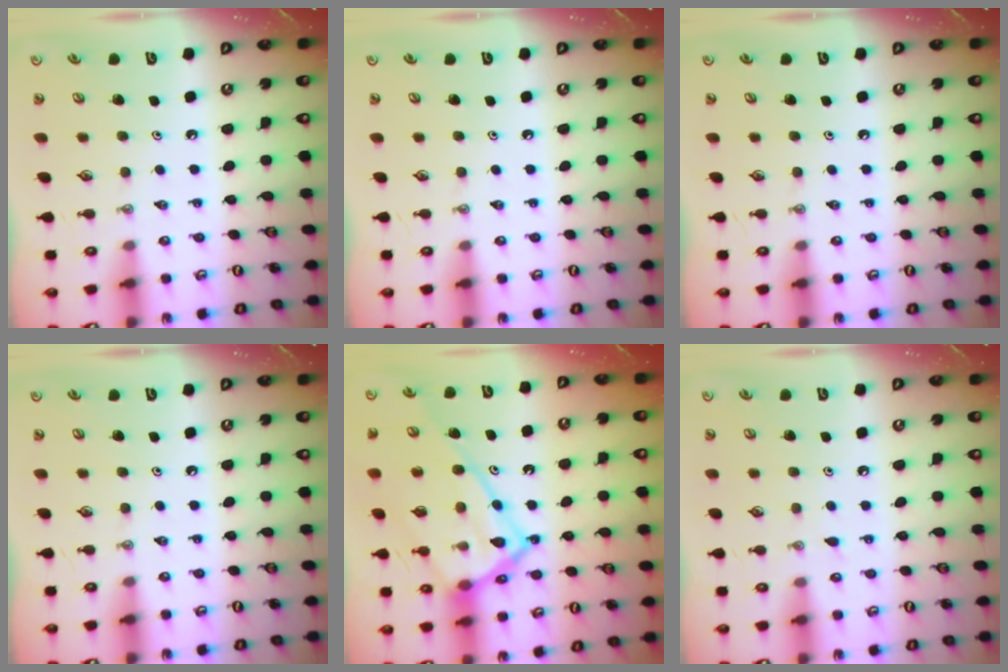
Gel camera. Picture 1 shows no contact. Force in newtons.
{"total": 0.0}
{"total": 0.0}
{"total": 0.0}
{"total": 22.2, "press": 22.1, "slide": 1.9}
{"total": 4.3, "press": 4.3, "slide": 0.6}